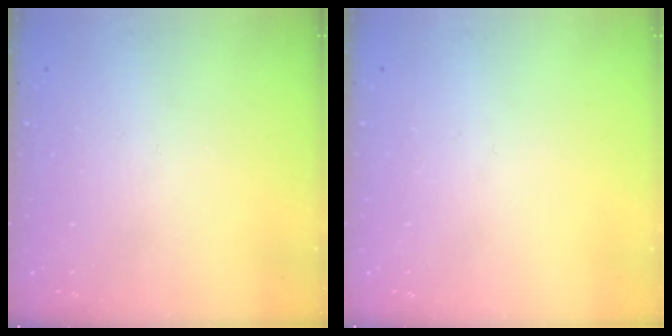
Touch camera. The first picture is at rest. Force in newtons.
{"total": 0.0}